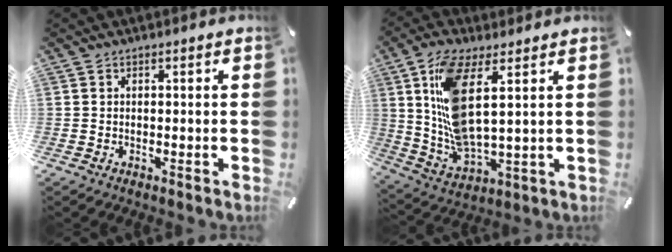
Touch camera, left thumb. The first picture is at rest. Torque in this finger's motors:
{"motor_torque": [0.90, 0.44, 1.63, -0.28, 0.30]}